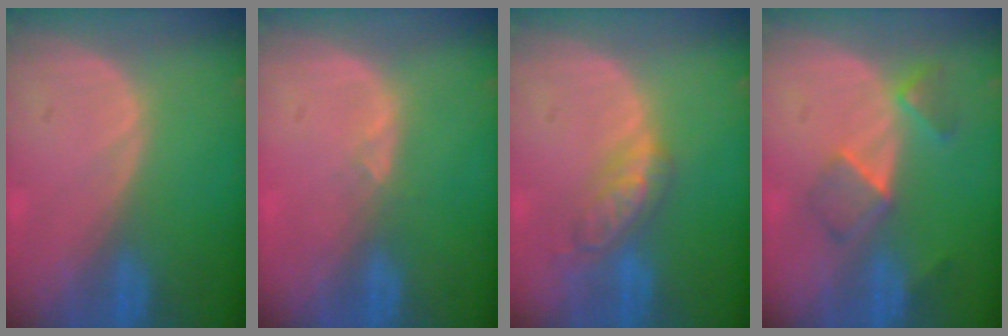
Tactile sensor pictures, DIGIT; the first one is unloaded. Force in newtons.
{"total": 0.9, "press": 0.9, "slide": 0.3}
{"total": 5.9, "press": 5.1, "slide": 2.9}
{"total": 5.6, "press": 4.9, "slide": 2.7}